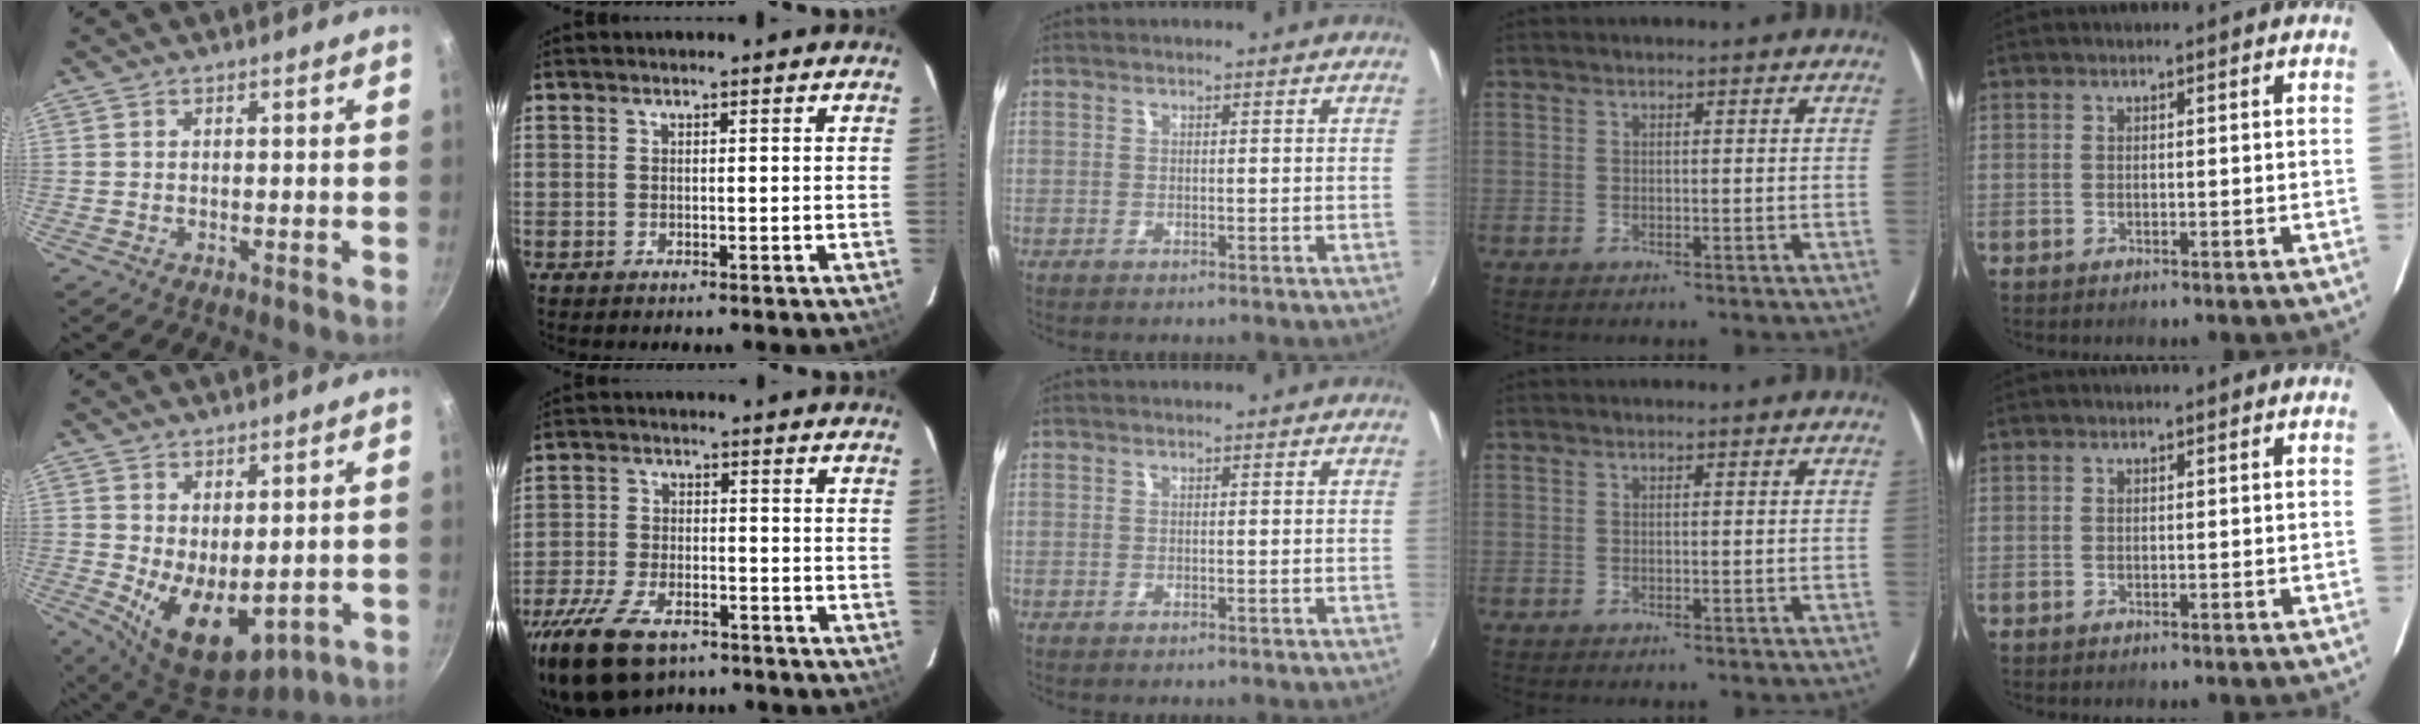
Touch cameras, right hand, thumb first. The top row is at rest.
{"thumb": {"total": 11.0, "force": [0.1, 6.5, 8.9], "torque": [-0.117, -0.029, 0.026]}, "index": {"total": 15.3, "force": [-10.7, 7.2, 8.2], "torque": [-0.193, -0.027, -0.192]}}